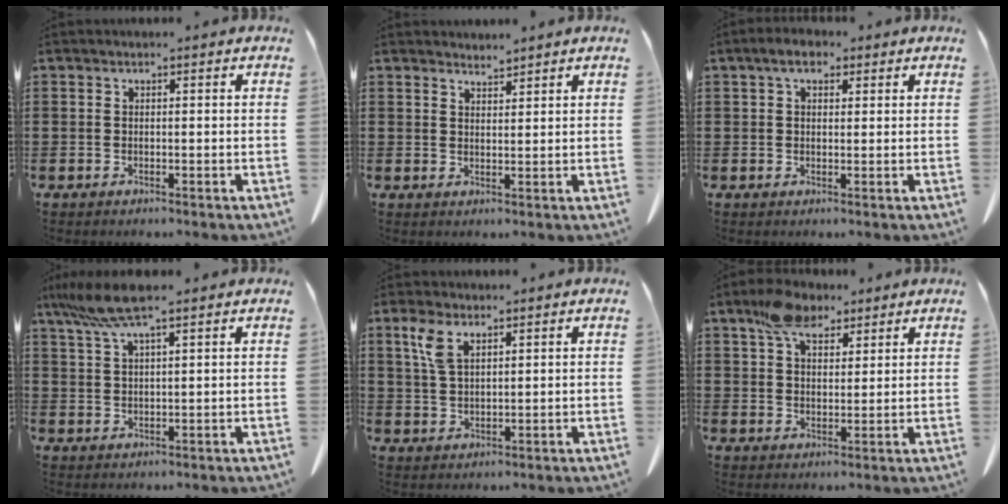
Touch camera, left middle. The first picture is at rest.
{"total": 2.1, "force": [2.1, 0.1, -0.1], "torque": [-0.004, 0.000, 0.042]}
{"total": 3.7, "force": [2.3, 1.8, 2.3], "torque": [-0.046, 0.009, 0.039]}
{"total": 6.9, "force": [4.9, 0.7, 4.7], "torque": [-0.112, -0.009, 0.088]}
{"total": 4.6, "force": [2.5, 1.9, 3.4], "torque": [-0.084, 0.004, 0.043]}
{"total": 7.2, "force": [5.1, 3.5, 3.6], "torque": [-0.081, 0.005, 0.096]}